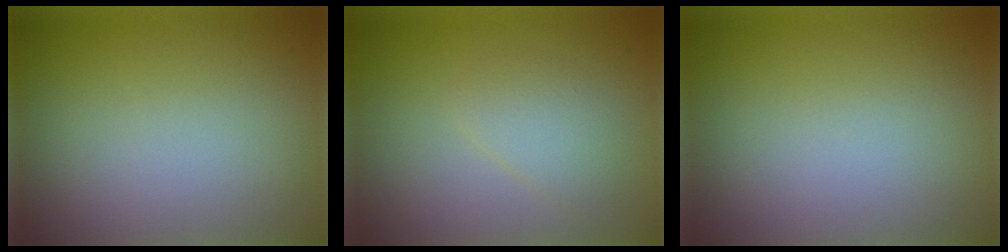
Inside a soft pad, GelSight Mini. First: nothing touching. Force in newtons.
{"total": 1.8, "press": 1.8, "slide": 0.1}
{"total": 0.0}